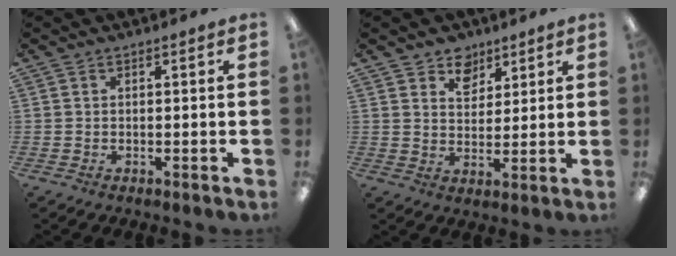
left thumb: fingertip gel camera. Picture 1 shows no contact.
{"total": 6.7, "force": [4.9, 4.5, 1.0], "torque": [-0.012, -0.027, 0.089]}